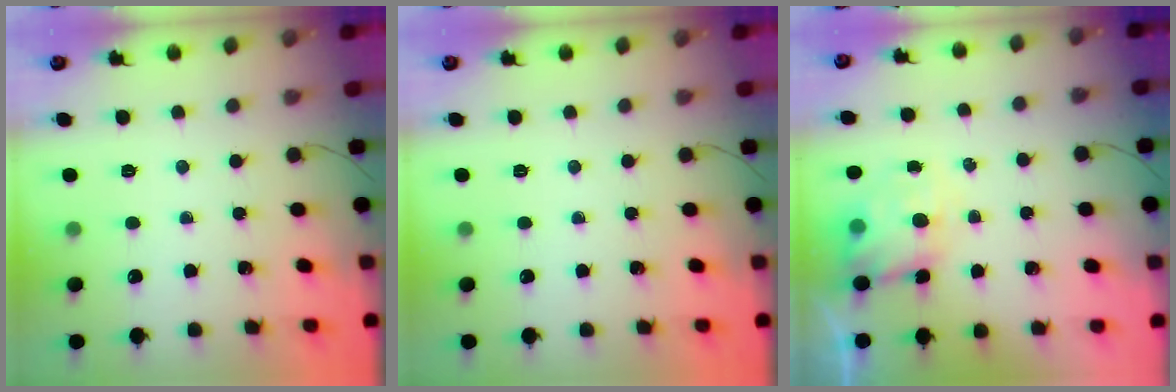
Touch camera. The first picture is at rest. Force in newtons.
{"total": 0.0}
{"total": 5.2, "press": 5.0, "slide": 1.4}